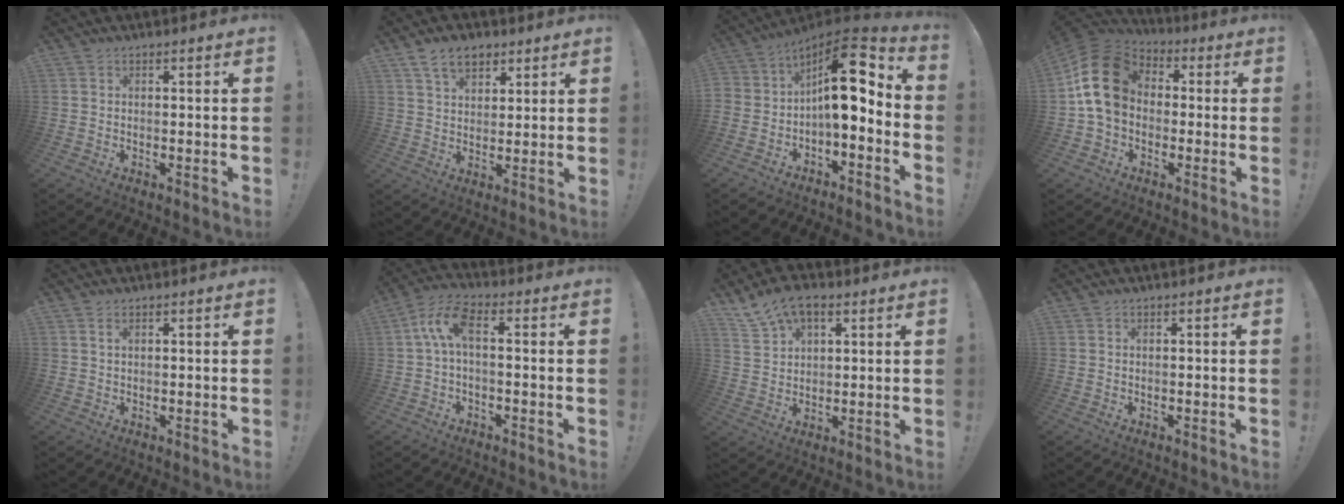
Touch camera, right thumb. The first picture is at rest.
{"total": 8.7, "force": [5.2, 5.4, 4.3], "torque": [-0.076, -0.012, 0.101]}
{"total": 13.7, "force": [2.0, 7.4, 11.4], "torque": [-0.161, -0.005, 0.034]}
{"total": 18.0, "force": [3.0, 13.2, 11.9], "torque": [-0.203, 0.012, 0.060]}
{"total": 1.2, "force": [0.6, 0.5, 0.9], "torque": [-0.015, 0.000, 0.009]}
{"total": 8.3, "force": [0.7, 3.1, 7.6], "torque": [-0.156, 0.000, 0.012]}
{"total": 9.4, "force": [5.8, 5.3, 5.0], "torque": [-0.093, -0.023, 0.114]}
{"total": 0.0}